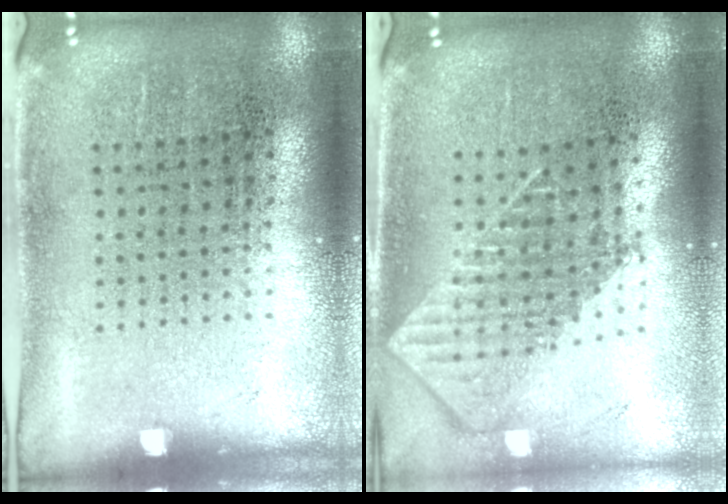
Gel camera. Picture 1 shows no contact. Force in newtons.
{"total": 1.9, "press": 1.5, "slide": 1.3}